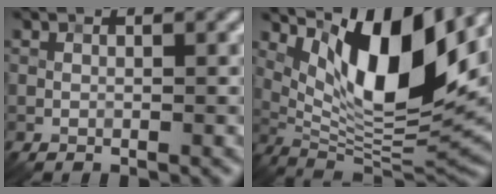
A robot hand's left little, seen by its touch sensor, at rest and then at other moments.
{"total": 13.0, "force": [4.7, 4.4, 11.3], "torque": [-0.180, -0.014, 0.088]}